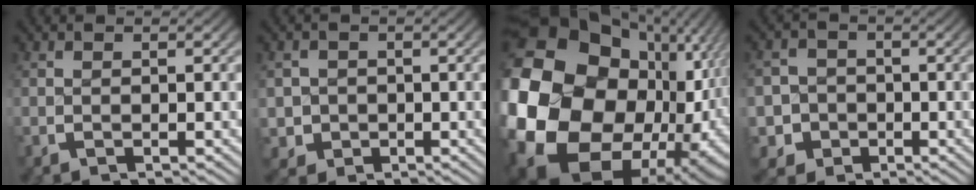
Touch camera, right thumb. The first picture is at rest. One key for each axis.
{"total": 4.3, "fx": -1.0, "fy": 4.0, "fz": 1.4, "tx": -0.040, "ty": -0.028, "tz": -0.004}
{"total": 31.5, "fx": -3.2, "fy": 22.6, "fz": 21.6, "tx": -0.429, "ty": -0.095, "tz": -0.015}
{"total": 8.0, "fx": -2.8, "fy": 7.2, "fz": 2.3, "tx": -0.049, "ty": -0.036, "tz": -0.043}